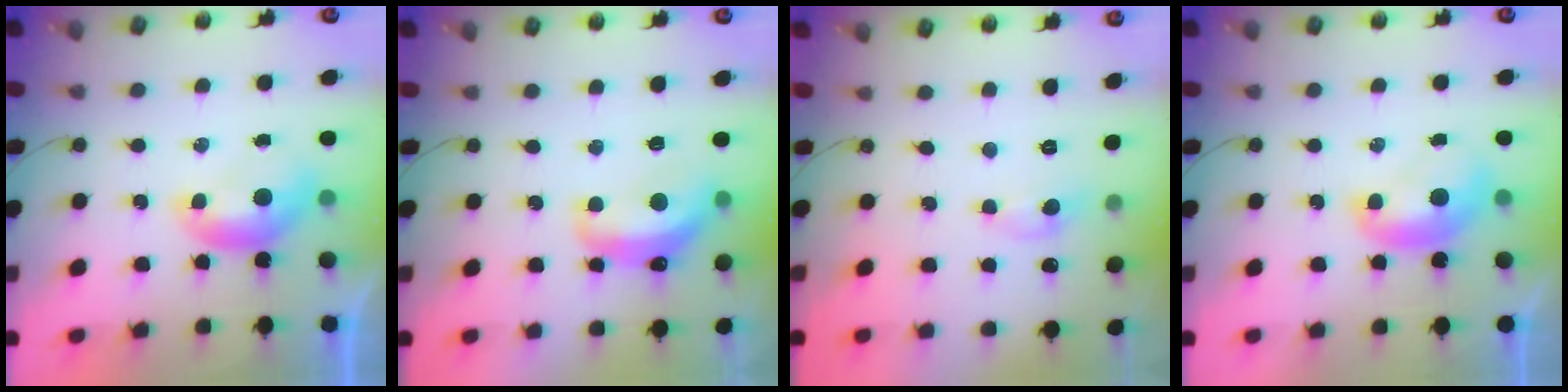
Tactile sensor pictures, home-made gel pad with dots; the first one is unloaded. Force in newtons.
{"total": 7.1, "press": 7.0, "slide": 0.7}
{"total": 0.8, "press": 0.6, "slide": 0.5}
{"total": 1.9, "press": 1.9, "slide": 0.2}